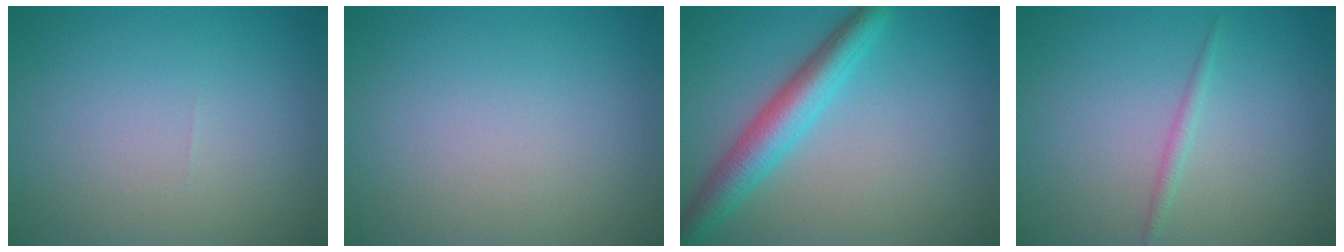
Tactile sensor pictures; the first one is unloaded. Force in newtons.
{"total": 0.0}
{"total": 4.8, "press": 4.8, "slide": 0.2}
{"total": 1.0, "press": 1.0, "slide": 0.1}